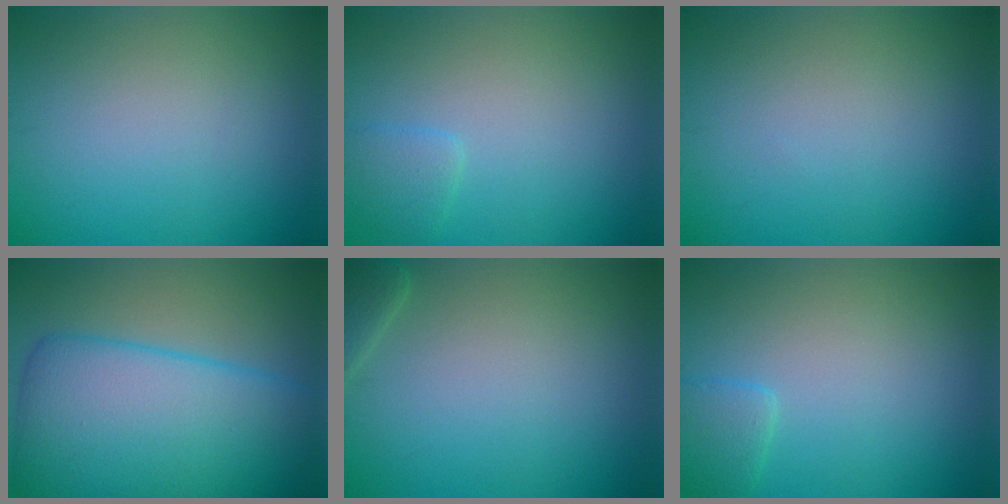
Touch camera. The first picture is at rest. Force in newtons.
{"total": 1.5, "press": 1.5, "slide": 0.2}
{"total": 0.0}
{"total": 13.2, "press": 13.2, "slide": 0.6}
{"total": 1.9, "press": 1.9, "slide": 0.3}
{"total": 1.7, "press": 1.7, "slide": 0.1}